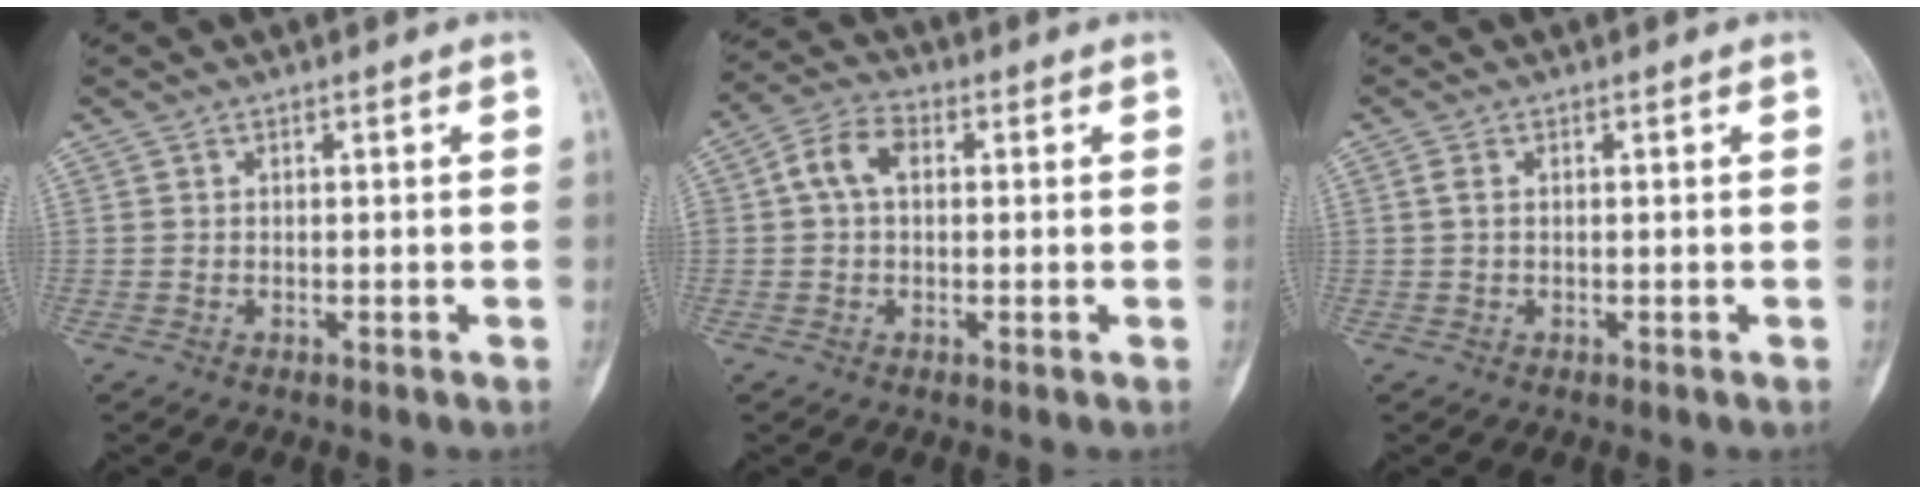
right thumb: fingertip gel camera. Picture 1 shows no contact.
{"total": 6.8, "force": [1.1, 4.6, 4.9], "torque": [-0.091, 0.022, 0.014]}
{"total": 1.5, "force": [0.3, 0.8, 1.1], "torque": [-0.031, 0.005, 0.009]}